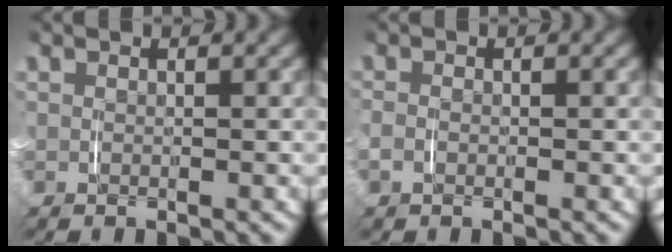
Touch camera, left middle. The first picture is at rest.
{"total": 0.6, "force": [-0.6, -0.1, 0.2], "torque": [-0.003, 0.002, -0.010]}